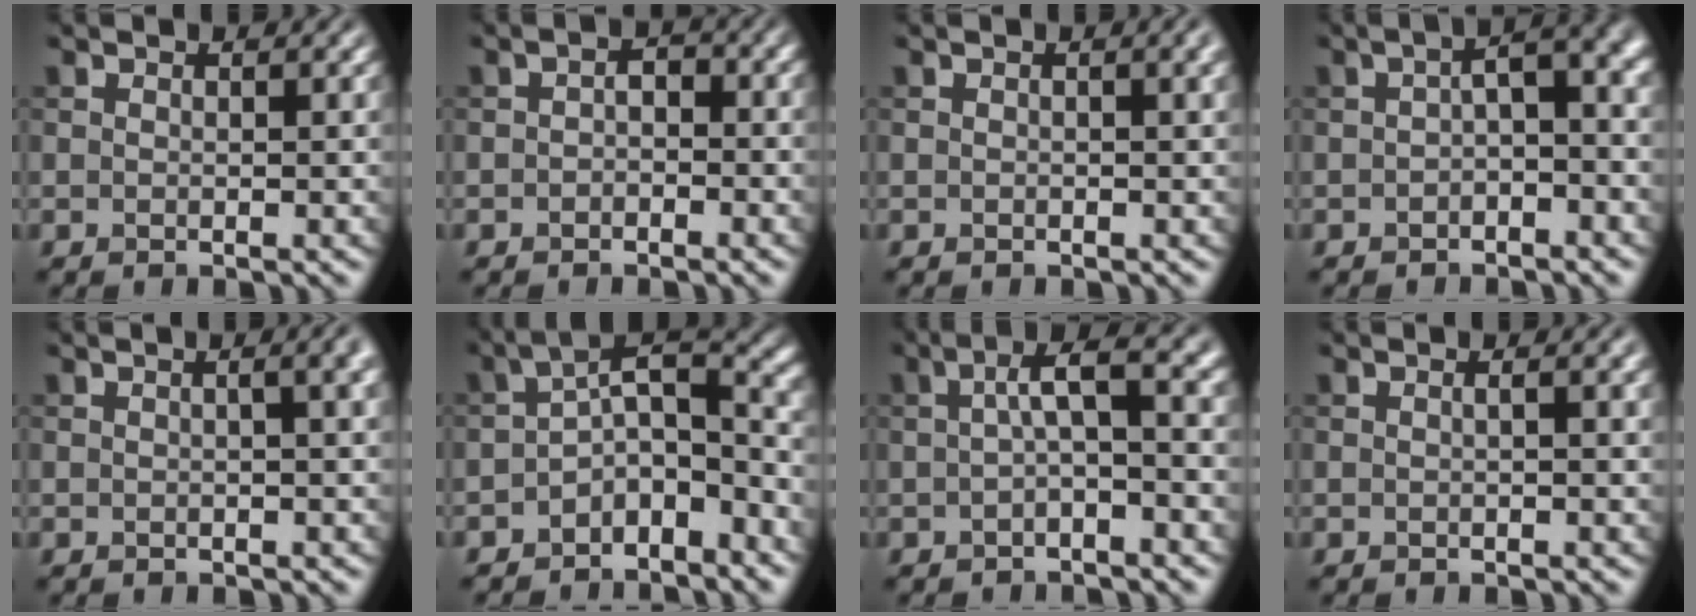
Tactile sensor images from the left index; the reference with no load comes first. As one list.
[{"total": 1.5, "force": [-0.7, 0.9, 0.9], "torque": [-0.018, 0.004, -0.016]}, {"total": 2.2, "force": [0.7, 0.7, 1.9], "torque": [-0.017, 0.007, 0.006]}, {"total": 4.1, "force": [-0.2, 1.4, 3.8], "torque": [-0.052, 0.014, -0.014]}, {"total": 5.1, "force": [1.4, 2.5, 4.3], "torque": [-0.018, 0.036, -0.016]}, {"total": 5.9, "force": [-2.7, 2.4, 4.6], "torque": [-0.061, 0.011, -0.065]}, {"total": 3.6, "force": [0.0, 0.7, 3.5], "torque": [-0.061, 0.016, -0.006]}, {"total": 1.6, "force": [0.2, 0.5, 1.5], "torque": [-0.018, 0.005, -0.007]}]